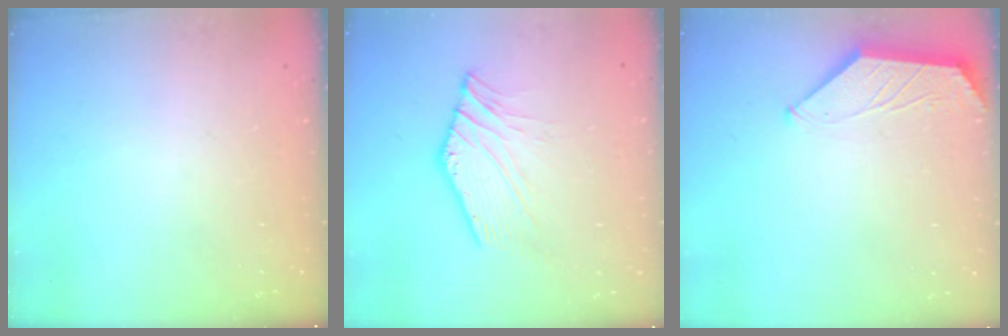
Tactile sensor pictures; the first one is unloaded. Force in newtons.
{"total": 6.4, "press": 6.3, "slide": 1.3}
{"total": 0.0}